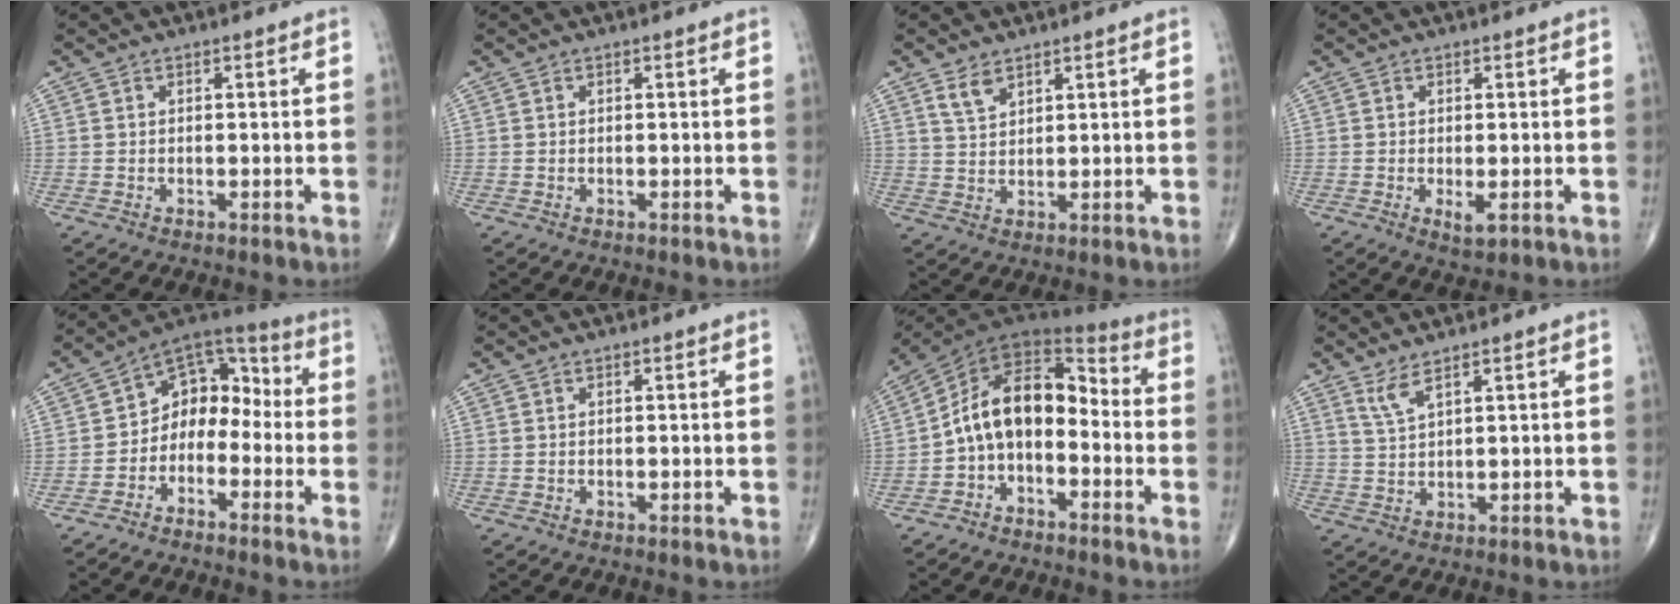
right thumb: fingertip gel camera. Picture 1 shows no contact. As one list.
[{"total": 0.0}, {"total": 3.6, "force": [2.4, 1.9, 1.9], "torque": [-0.029, -0.015, 0.053]}, {"total": 2.6, "force": [-0.7, 0.9, 2.4], "torque": [-0.042, -0.008, -0.009]}, {"total": 10.5, "force": [-2.7, 7.7, 6.6], "torque": [-0.066, 0.069, -0.065]}, {"total": 0.0}, {"total": 13.2, "force": [-2.7, 8.3, 9.9], "torque": [-0.141, 0.078, -0.061]}, {"total": 3.1, "force": [2.2, 0.3, 2.1], "torque": [-0.050, -0.019, 0.052]}]